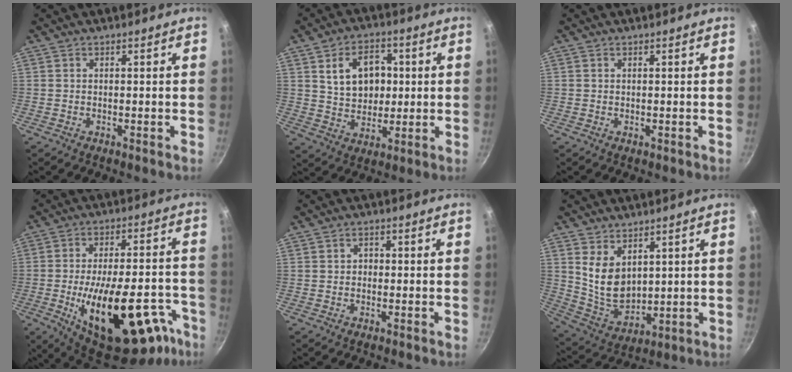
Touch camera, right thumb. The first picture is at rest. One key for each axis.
{"total": 11.6, "fx": 2.5, "fy": 8.6, "fz": 7.4, "tx": -0.085, "ty": -0.002, "tz": 0.046}
{"total": 0.0}
{"total": 29.1, "fx": -12.6, "fy": 13.0, "fz": 22.8, "tx": -0.282, "ty": 0.040, "tz": -0.169}
{"total": 1.4, "fx": -0.1, "fy": 1.2, "fz": 0.7, "tx": -0.007, "ty": 0.002, "tz": -0.004}
{"total": 9.9, "fx": 3.7, "fy": 6.4, "fz": 6.6, "tx": -0.100, "ty": -0.040, "tz": 0.091}